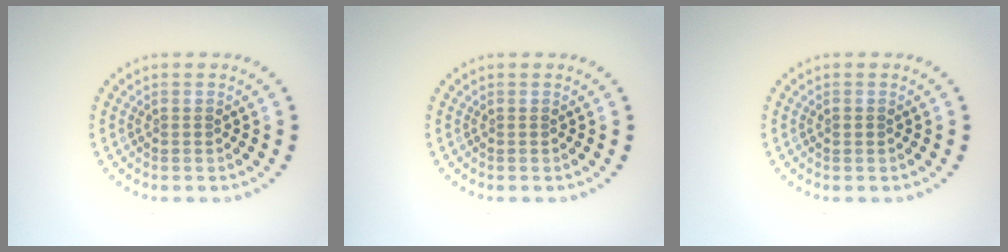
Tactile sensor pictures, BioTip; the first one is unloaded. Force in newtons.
{"total": 0.0}
{"total": 0.6, "press": 0.6, "slide": 0.1}